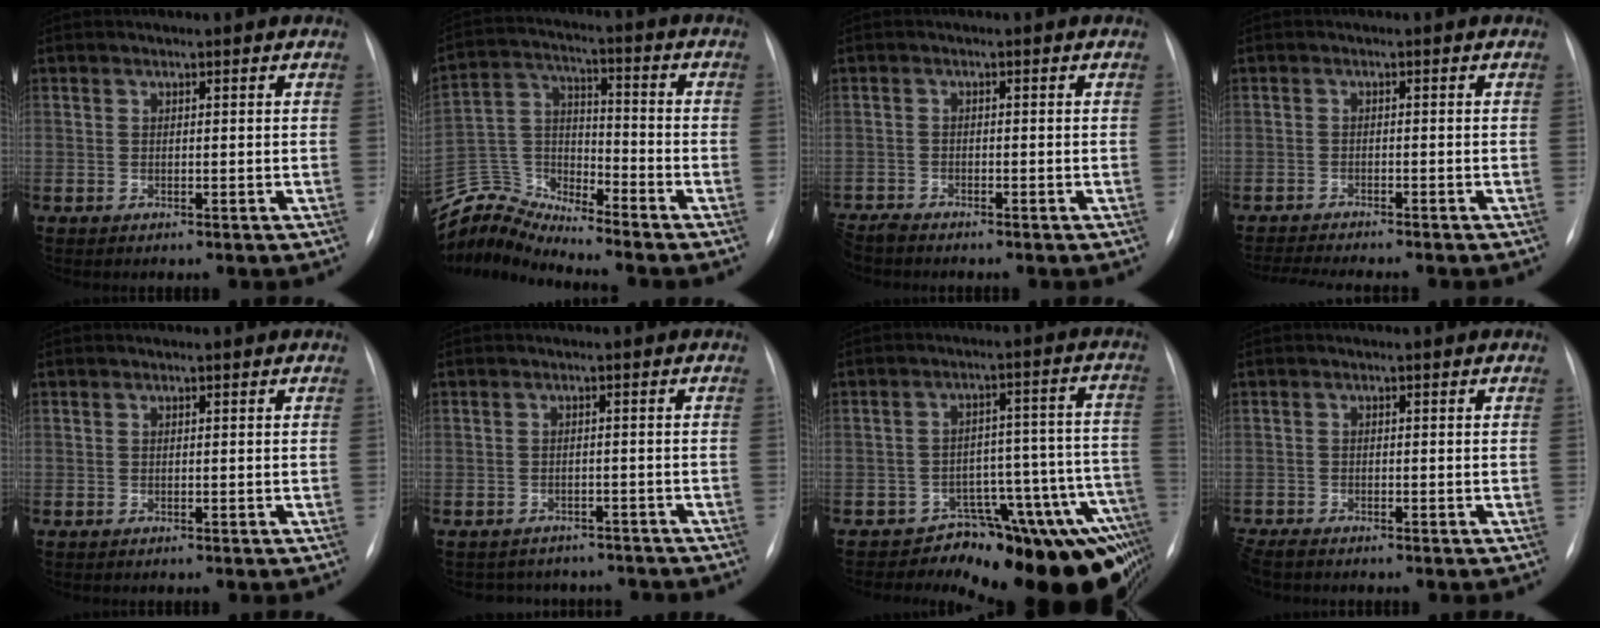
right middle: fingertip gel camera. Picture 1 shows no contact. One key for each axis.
{"total": 9.2, "fx": -9.1, "fy": 0.0, "fz": -0.6, "tx": 0.002, "ty": 0.045, "tz": -0.180}
{"total": 2.6, "fx": -2.5, "fy": 0.1, "fz": 0.5, "tx": -0.008, "ty": -0.013, "tz": -0.049}
{"total": 7.3, "fx": -6.5, "fy": -0.9, "fz": 3.0, "tx": -0.039, "ty": -0.017, "tz": -0.105}
{"total": 0.0}
{"total": 7.6, "fx": -6.8, "fy": 3.2, "fz": 0.4, "tx": -0.003, "ty": 0.018, "tz": -0.076}
{"total": 14.2, "fx": -11.2, "fy": 3.2, "fz": 8.1, "tx": -0.009, "ty": 0.069, "tz": -0.139}
{"total": 2.6, "fx": -2.4, "fy": 0.4, "fz": 1.0, "tx": -0.021, "ty": -0.011, "tz": -0.044}